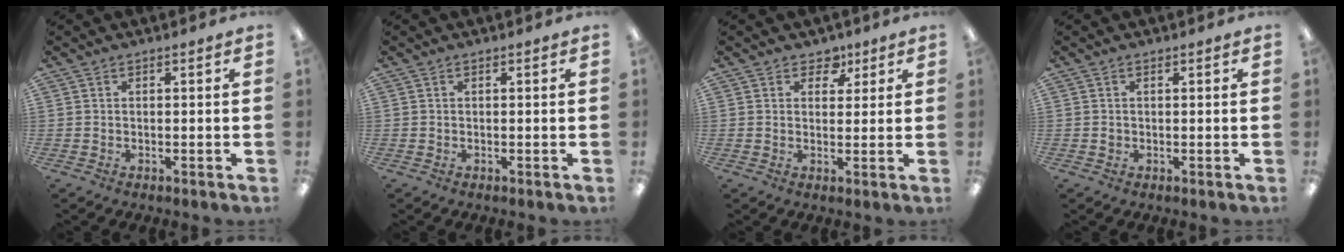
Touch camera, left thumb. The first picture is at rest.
{"total": 0.0}
{"total": 4.3, "force": [2.5, 3.0, 1.6], "torque": [-0.009, -0.010, 0.041]}
{"total": 0.6, "force": [0.0, 0.6, 0.2], "torque": [-0.006, 0.005, -0.001]}